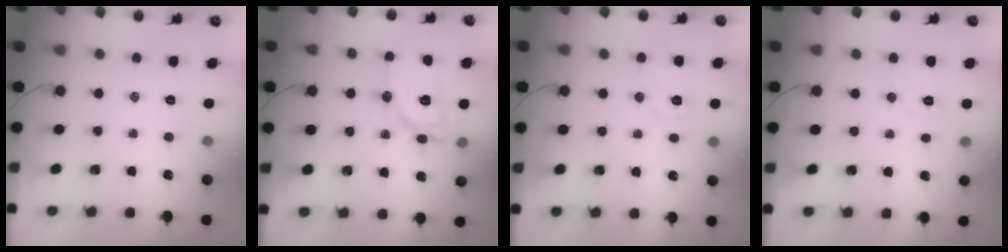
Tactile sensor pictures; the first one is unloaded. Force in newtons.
{"total": 12.9, "press": 12.9, "slide": 0.9}
{"total": 5.4, "press": 5.3, "slide": 1.1}
{"total": 5.3, "press": 5.1, "slide": 1.1}